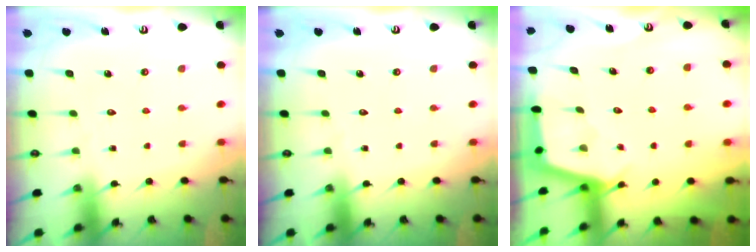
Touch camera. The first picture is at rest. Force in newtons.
{"total": 0.0}
{"total": 2.9, "press": 2.9, "slide": 0.3}